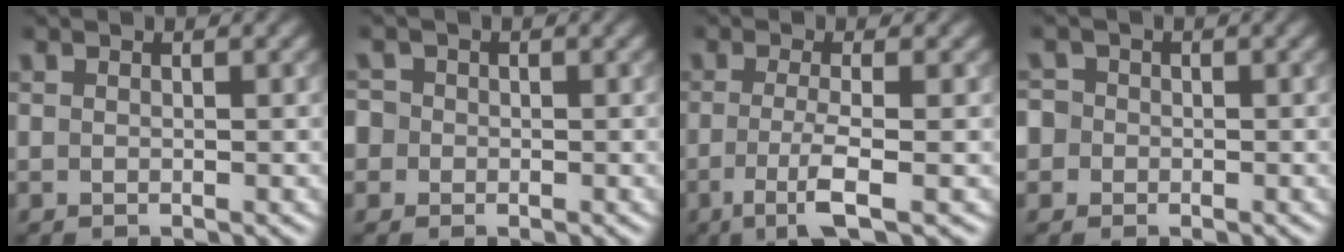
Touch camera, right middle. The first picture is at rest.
{"total": 2.6, "force": [-0.1, 2.5, 0.8], "torque": [0.002, 0.022, -0.027]}
{"total": 4.0, "force": [-1.2, 0.8, 3.7], "torque": [-0.069, -0.008, -0.028]}
{"total": 3.0, "force": [-0.4, 2.8, 0.8], "torque": [0.006, 0.020, -0.036]}